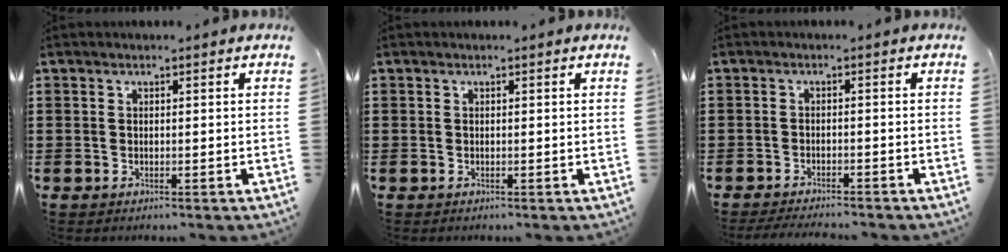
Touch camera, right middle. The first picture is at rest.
{"total": 0.0}
{"total": 2.2, "force": [-2.1, 0.0, 0.4], "torque": [-0.008, 0.000, -0.042]}